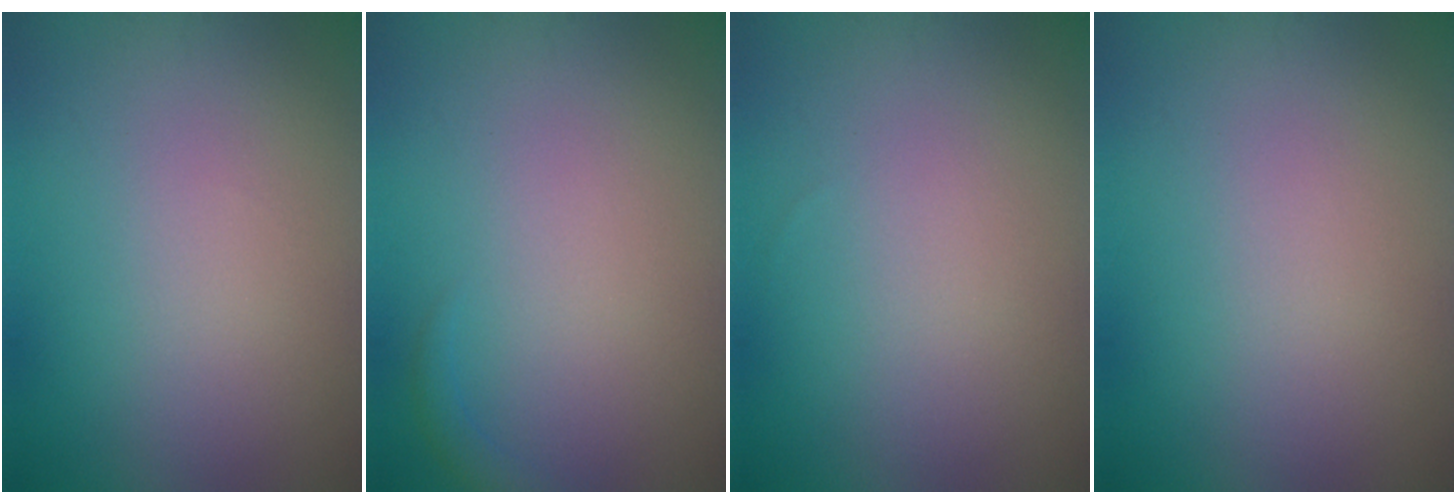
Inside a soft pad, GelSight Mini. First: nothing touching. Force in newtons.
{"total": 0.9, "press": 0.9, "slide": 0.1}
{"total": 0.0}
{"total": 0.0}